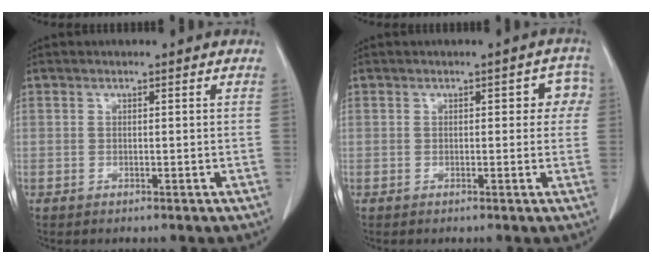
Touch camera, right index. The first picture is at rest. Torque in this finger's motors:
{"motor_torque": [0.04, 0.04, 0.02, 0.00]}